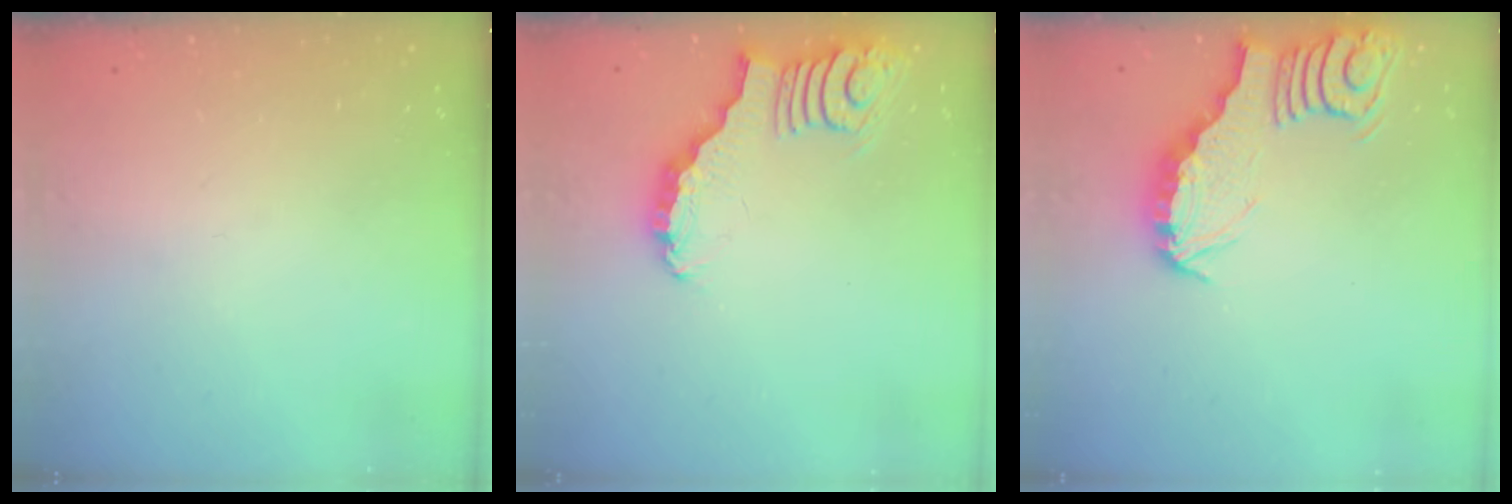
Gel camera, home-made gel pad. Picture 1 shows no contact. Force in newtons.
{"total": 3.6, "press": 3.5, "slide": 0.5}
{"total": 3.5, "press": 3.5, "slide": 0.4}